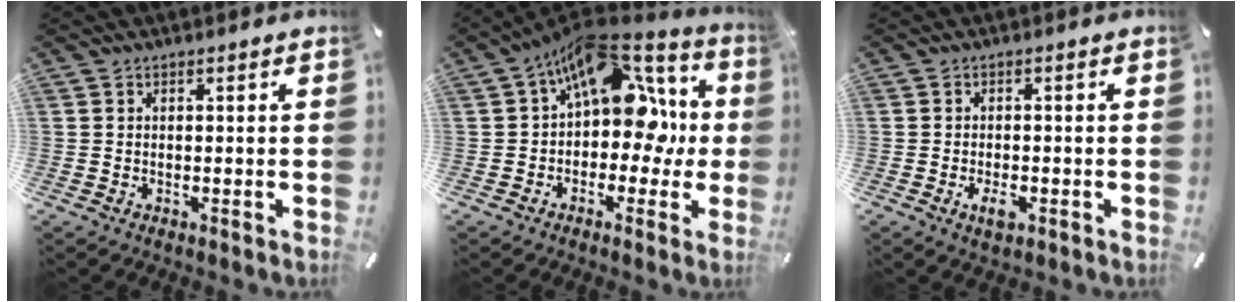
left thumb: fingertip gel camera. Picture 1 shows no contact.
{"total": 17.4, "force": [5.8, 10.8, 12.4], "torque": [-0.185, -0.039, 0.099]}
{"total": 3.1, "force": [-1.2, 1.5, 2.5], "torque": [-0.056, -0.001, -0.023]}